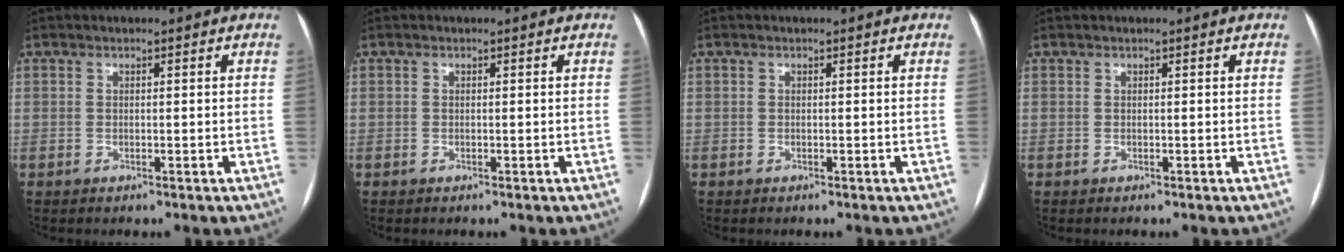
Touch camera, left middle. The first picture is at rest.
{"total": 0.0}
{"total": 0.0}
{"total": 0.0}